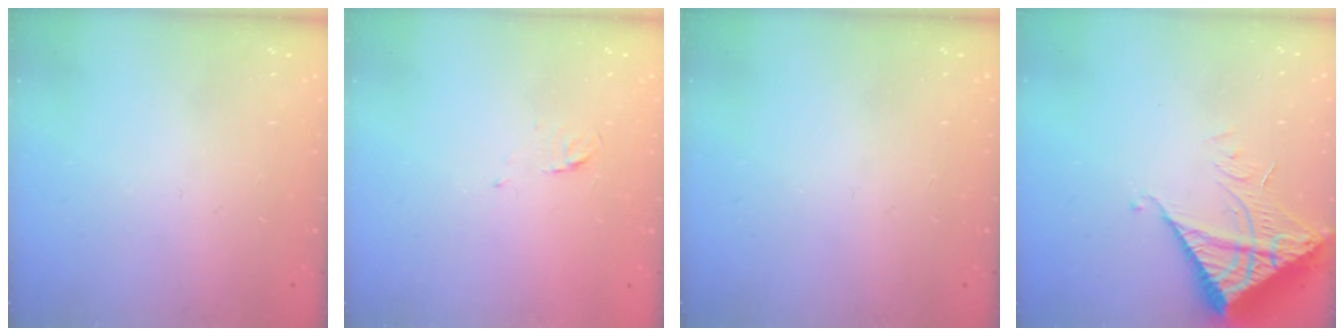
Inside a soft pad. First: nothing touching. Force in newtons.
{"total": 3.5, "press": 3.4, "slide": 0.8}
{"total": 0.0}
{"total": 9.1, "press": 9.1, "slide": 0.9}